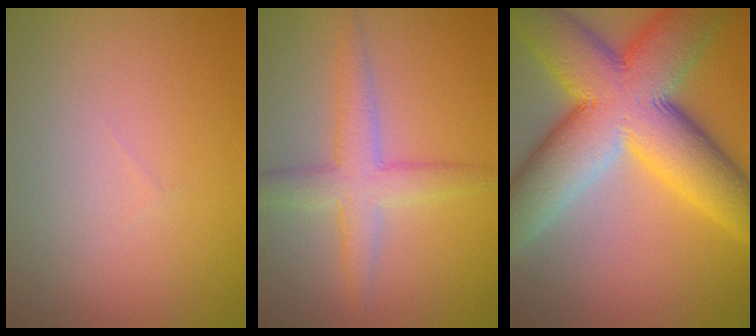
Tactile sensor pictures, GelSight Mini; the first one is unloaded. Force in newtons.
{"total": 4.0, "press": 4.0, "slide": 0.1}
{"total": 15.5, "press": 15.4, "slide": 0.5}